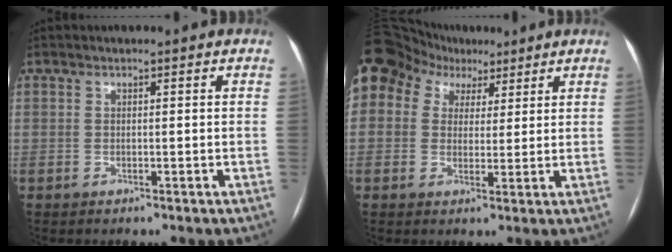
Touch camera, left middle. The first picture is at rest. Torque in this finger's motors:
{"motor_torque": [1.43, -0.71, 1.06, 0.21]}